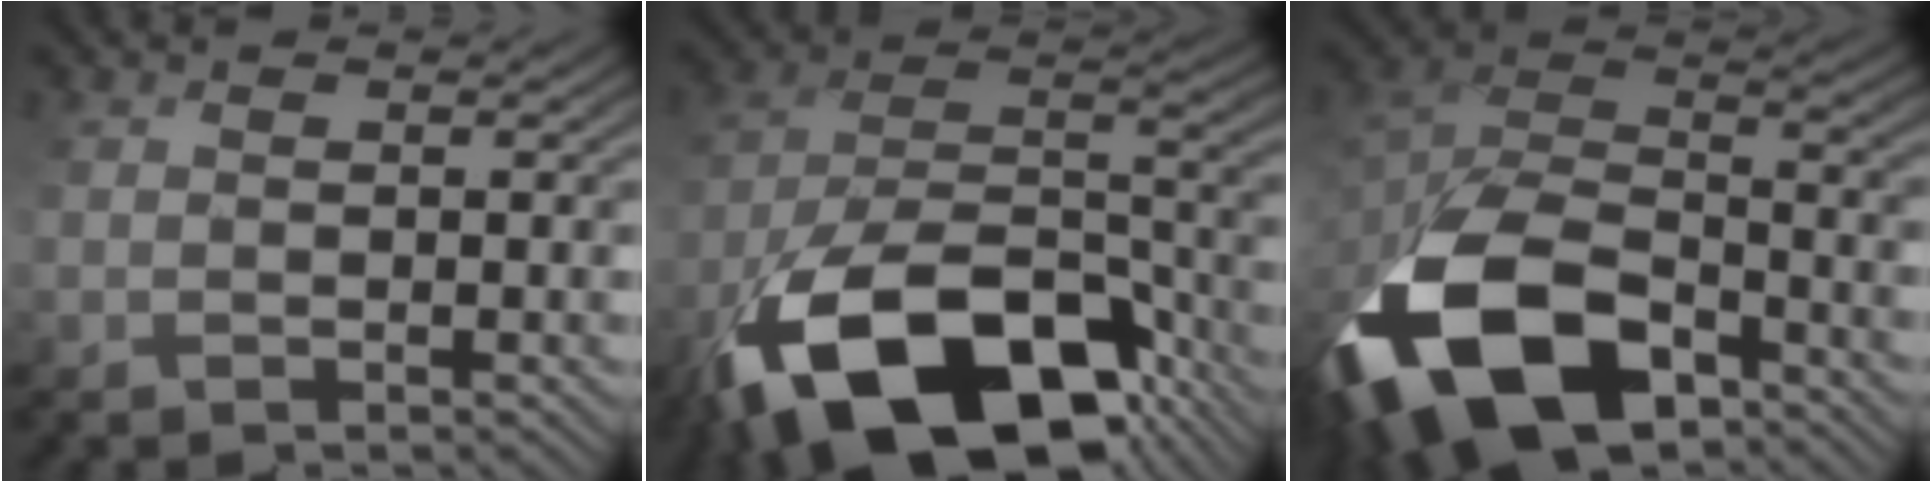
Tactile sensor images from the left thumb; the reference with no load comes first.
{"total": 18.8, "force": [-11.3, 9.1, 12.0], "torque": [-0.236, -0.041, -0.170]}
{"total": 15.8, "force": [-9.1, 8.0, 10.2], "torque": [-0.217, -0.033, -0.165]}